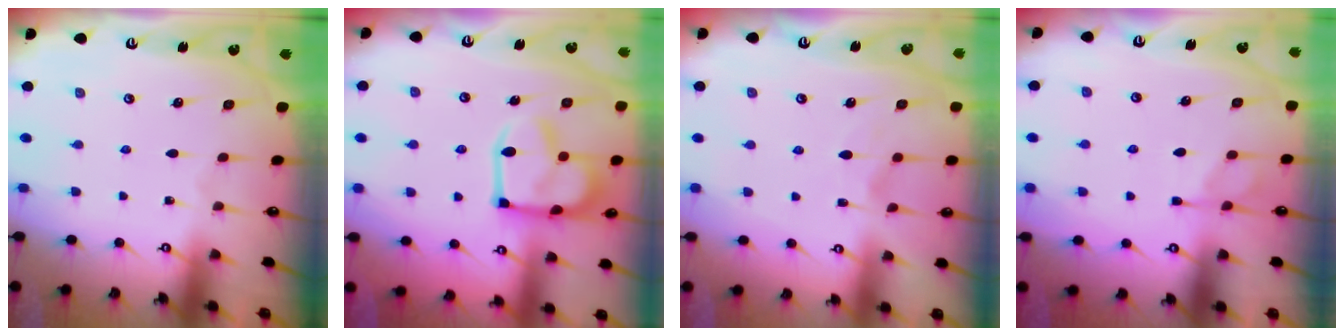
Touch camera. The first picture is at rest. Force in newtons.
{"total": 13.9, "press": 13.9, "slide": 0.8}
{"total": 2.0, "press": 1.6, "slide": 1.1}
{"total": 1.3, "press": 0.4, "slide": 1.2}